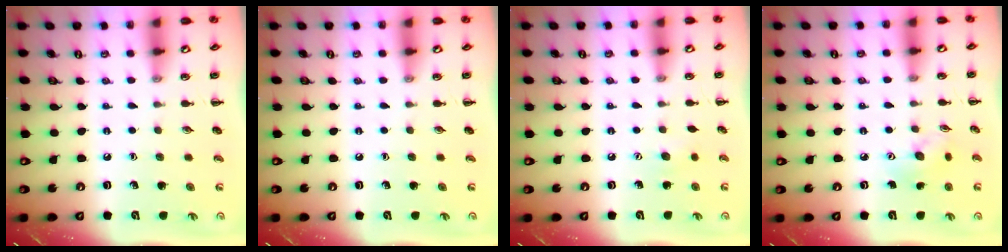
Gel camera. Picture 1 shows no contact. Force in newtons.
{"total": 0.0}
{"total": 4.5, "press": 4.3, "slide": 1.1}
{"total": 5.4, "press": 5.4, "slide": 0.3}